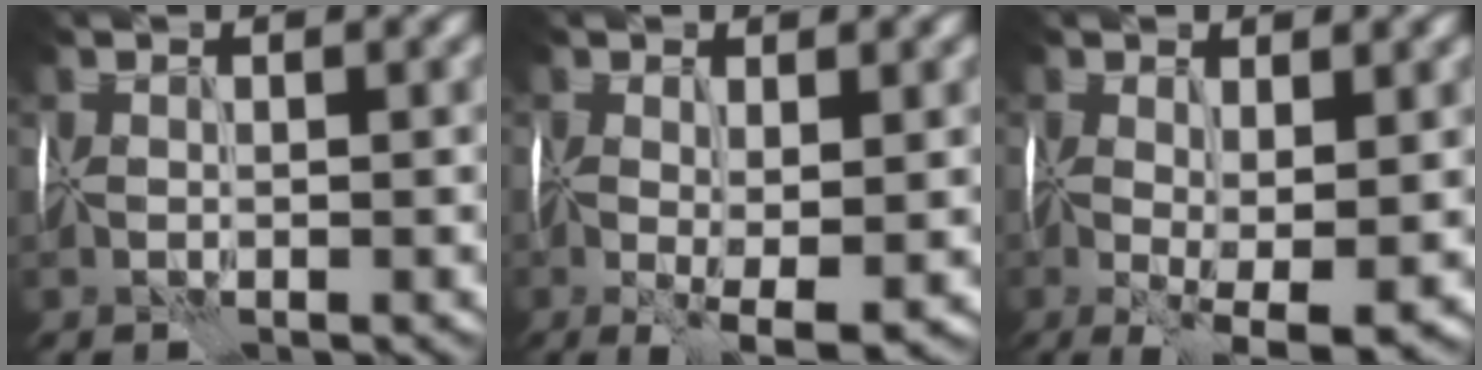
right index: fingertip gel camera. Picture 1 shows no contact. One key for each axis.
{"total": 5.0, "fx": -1.3, "fy": 1.6, "fz": 4.6, "tx": -0.090, "ty": -0.013, "tz": -0.023}
{"total": 7.0, "fx": -1.6, "fy": 2.6, "fz": 6.3, "tx": -0.112, "ty": -0.015, "tz": -0.024}